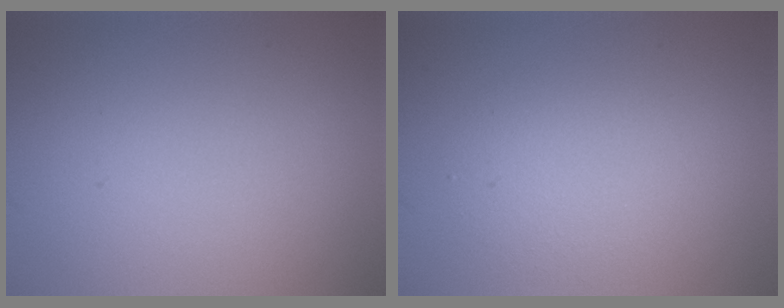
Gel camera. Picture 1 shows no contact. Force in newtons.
{"total": 2.9, "press": 2.9, "slide": 0.3}